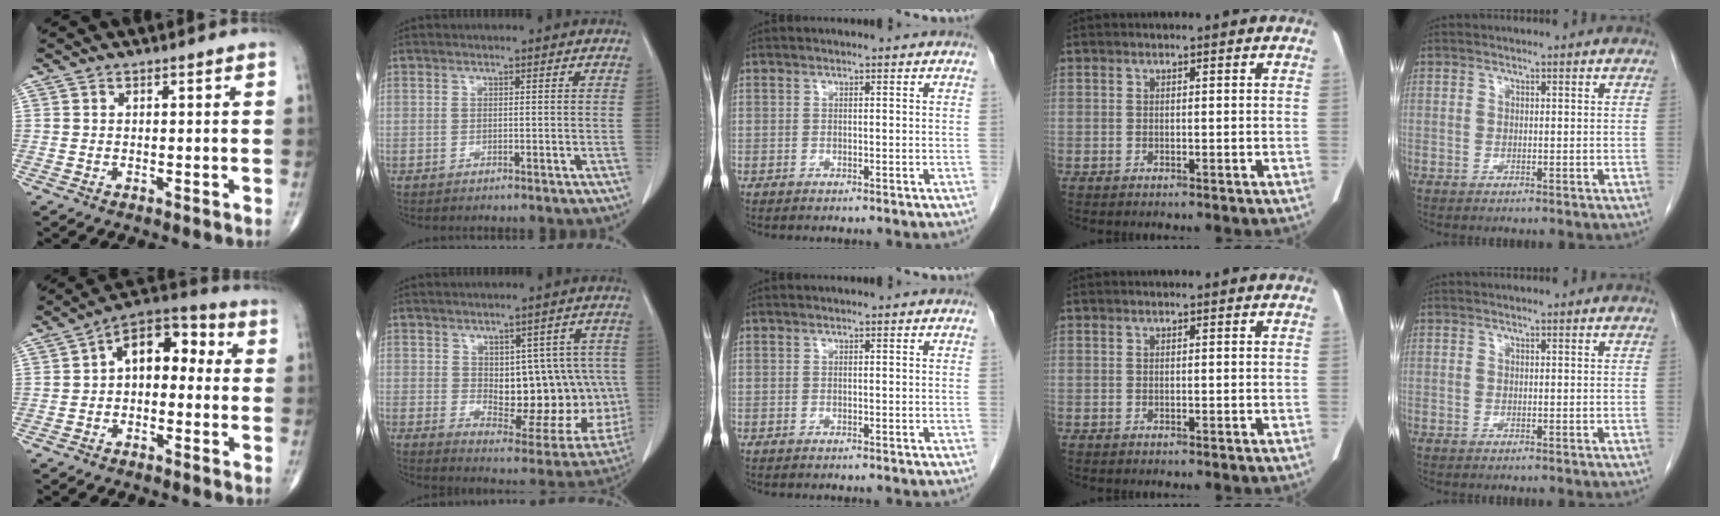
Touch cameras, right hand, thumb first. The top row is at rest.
{"thumb": {"total": 10.2, "force": [0.5, 6.4, 7.9], "torque": [-0.086, 0.038, -0.012]}, "index": {"total": 15.6, "force": [0.6, 8.0, 13.3], "torque": [-0.169, 0.011, 0.037]}}